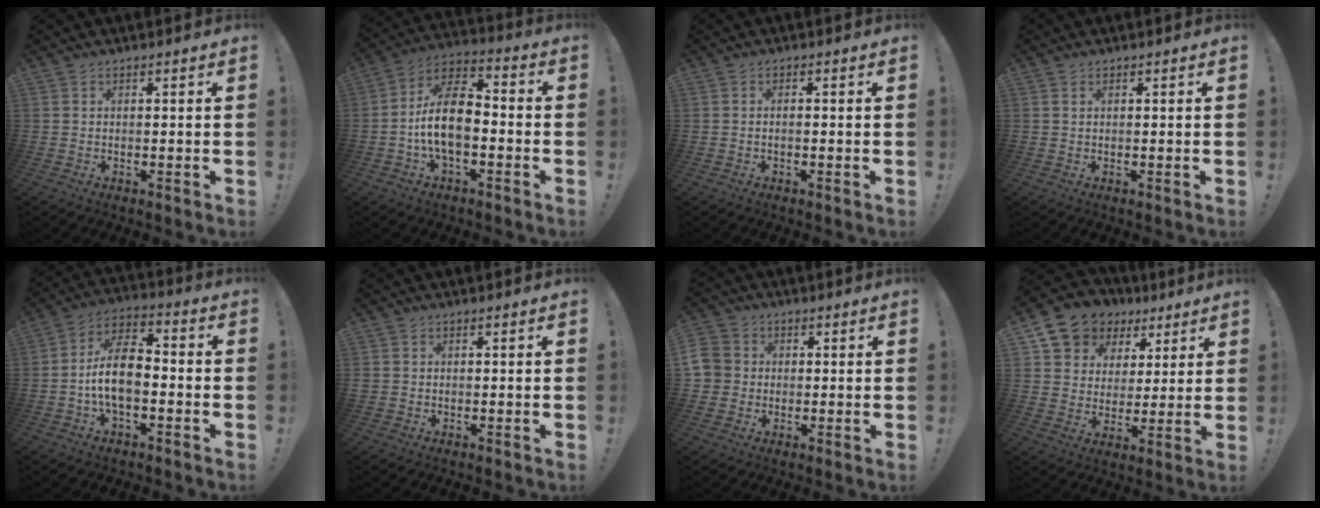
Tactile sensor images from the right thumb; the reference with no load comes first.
{"total": 14.3, "force": [-3.3, 7.7, 11.6], "torque": [-0.215, 0.023, -0.058]}
{"total": 1.1, "force": [-0.8, 0.0, 0.8], "torque": [-0.018, 0.002, -0.013]}
{"total": 0.7, "force": [0.4, 0.4, 0.4], "torque": [-0.002, -0.002, 0.007]}
{"total": 12.5, "force": [-3.1, 6.7, 10.0], "torque": [-0.193, 0.020, -0.056]}
{"total": 1.0, "force": [-0.1, 1.0, 0.2], "torque": [-0.005, 0.004, -0.002]}
{"total": 6.3, "force": [0.1, 5.9, 2.0], "torque": [-0.043, 0.013, 0.003]}
{"total": 11.5, "force": [6.8, 8.8, 2.9], "torque": [-0.052, -0.046, 0.138]}